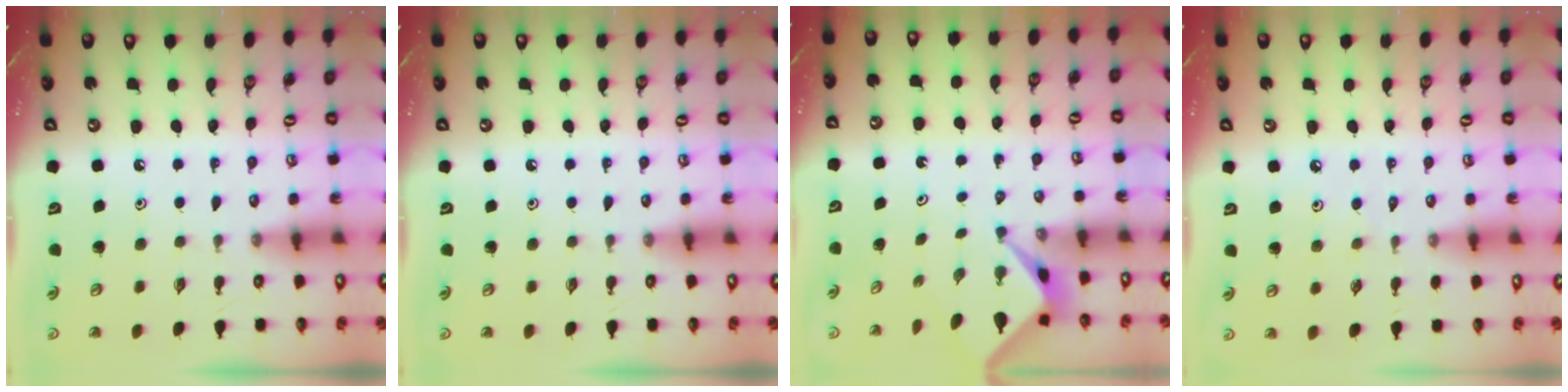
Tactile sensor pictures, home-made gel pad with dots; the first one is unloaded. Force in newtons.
{"total": 0.0}
{"total": 2.2, "press": 2.2, "slide": 0.2}
{"total": 2.9, "press": 2.9, "slide": 0.6}